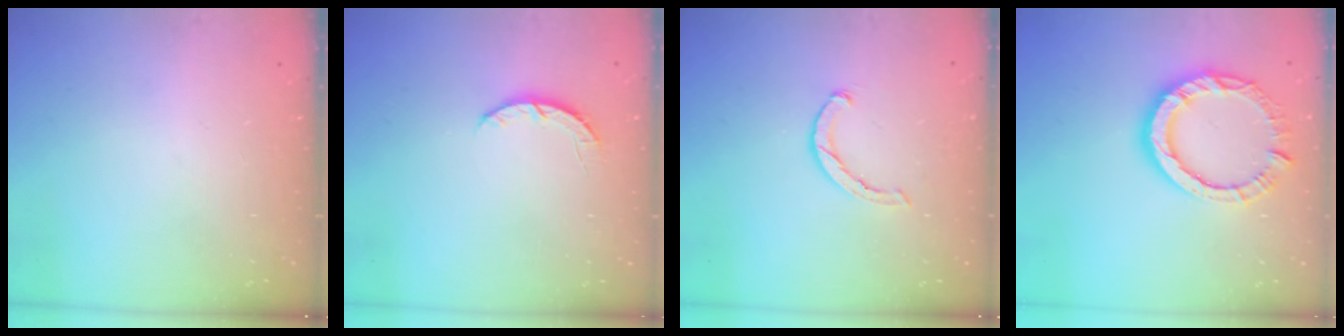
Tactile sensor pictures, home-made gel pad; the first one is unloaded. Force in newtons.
{"total": 3.2, "press": 3.2, "slide": 0.4}
{"total": 2.3, "press": 2.3, "slide": 0.4}
{"total": 11.7, "press": 11.6, "slide": 1.4}